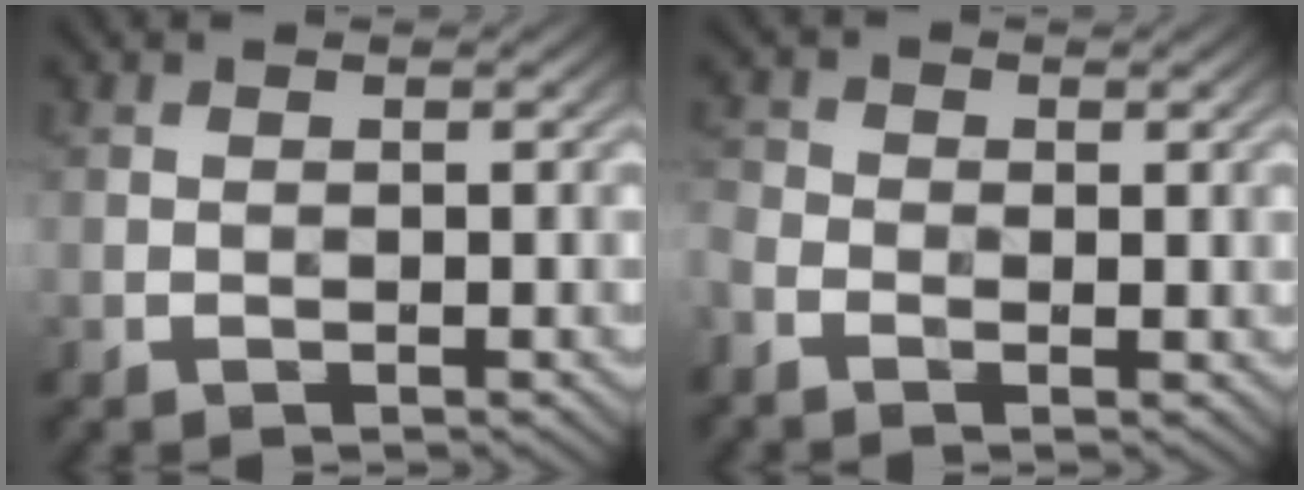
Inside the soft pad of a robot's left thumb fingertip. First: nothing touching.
{"total": 2.8, "force": [-1.3, 1.9, 1.7], "torque": [-0.049, -0.002, -0.037]}